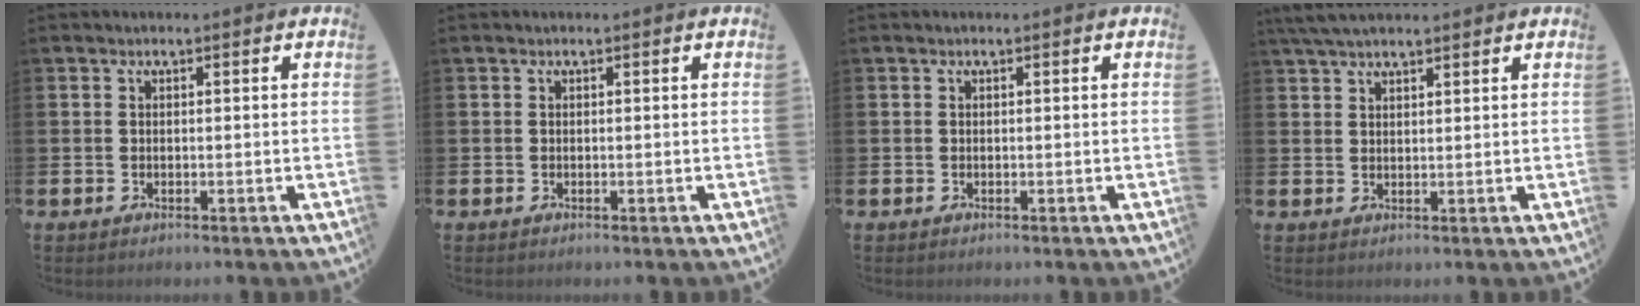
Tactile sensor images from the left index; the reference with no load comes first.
{"total": 0.0}
{"total": 0.0}
{"total": 4.2, "force": [3.6, 1.0, 1.8], "torque": [-0.039, -0.007, 0.067]}